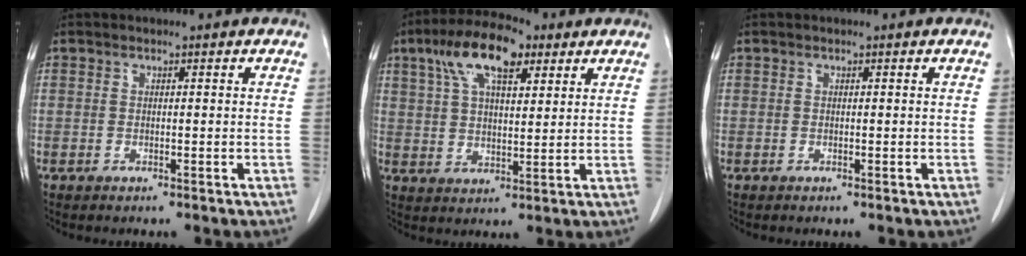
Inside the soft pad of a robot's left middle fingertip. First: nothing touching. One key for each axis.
{"total": 11.4, "fx": 6.1, "fy": 4.2, "fz": 8.7, "tx": -0.163, "ty": 0.025, "tz": 0.108}
{"total": 0.0}